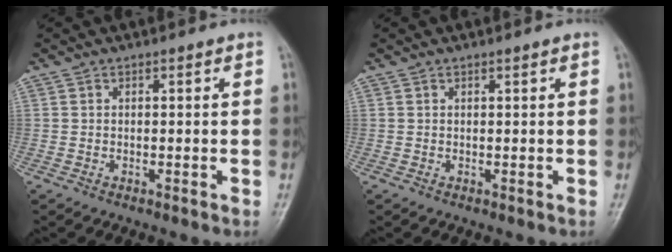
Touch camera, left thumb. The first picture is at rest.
{"total": 0.5, "force": [0.3, 0.2, 0.4], "torque": [-0.005, -0.001, 0.005]}